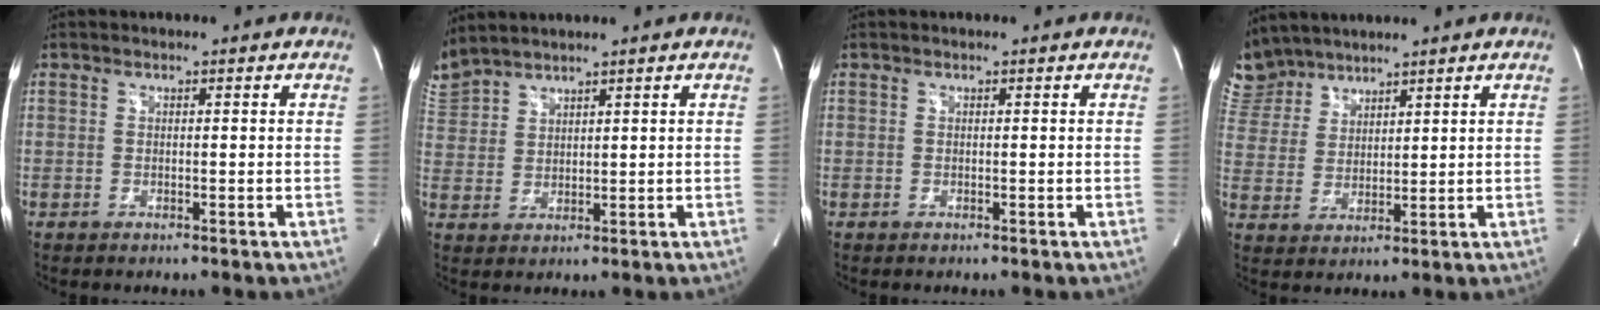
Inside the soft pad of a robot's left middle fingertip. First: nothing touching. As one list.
[{"total": 6.2, "force": [6.0, 0.7, 1.5], "torque": [-0.049, 0.020, 0.129]}, {"total": 0.0}, {"total": 7.9, "force": [7.3, 2.9, 0.2], "torque": [-0.012, 0.013, 0.160]}]